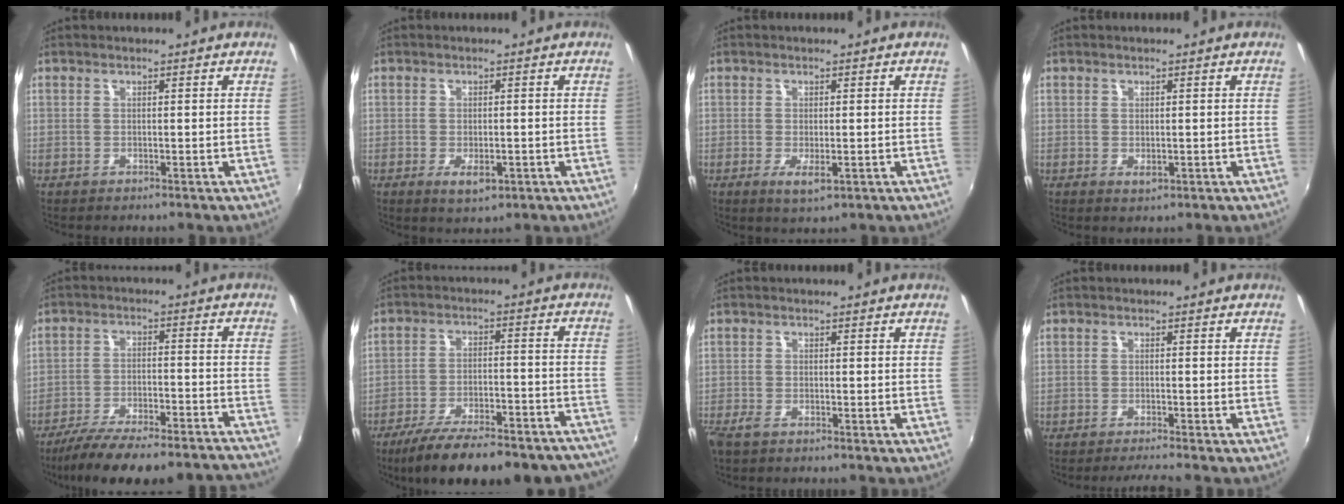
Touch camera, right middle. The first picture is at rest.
{"total": 3.8, "force": [-1.4, 1.7, 3.0], "torque": [-0.058, -0.009, -0.019]}
{"total": 3.5, "force": [-1.1, 1.2, 3.1], "torque": [-0.057, -0.012, -0.014]}
{"total": 1.2, "force": [0.0, 0.8, 0.9], "torque": [-0.014, -0.002, 0.001]}
{"total": 22.5, "force": [-20.1, 3.6, 9.4], "torque": [-0.166, -0.025, -0.278]}
{"total": 25.9, "force": [-21.8, 6.8, 12.3], "torque": [-0.199, -0.022, -0.289]}
{"total": 2.5, "force": [-1.9, 0.9, 1.4], "torque": [-0.034, -0.008, -0.037]}
{"total": 3.0, "force": [-2.7, -0.7, 1.1], "torque": [-0.027, -0.007, -0.049]}